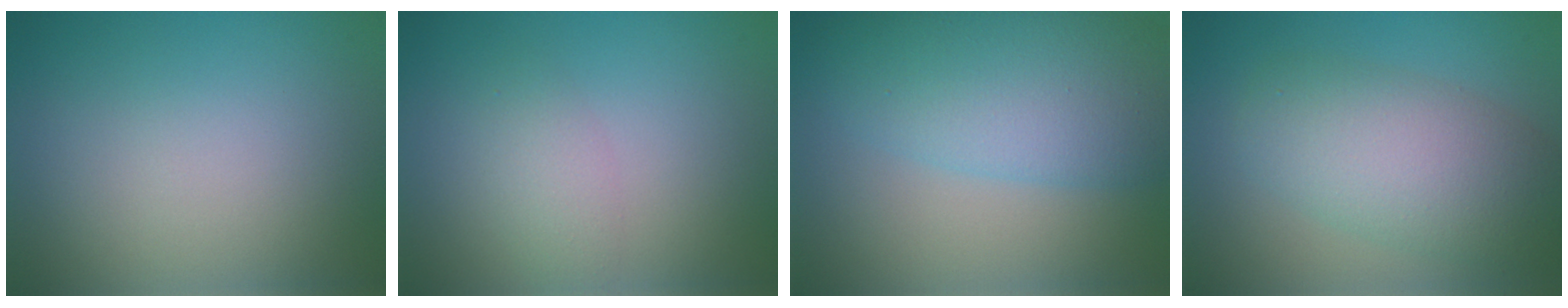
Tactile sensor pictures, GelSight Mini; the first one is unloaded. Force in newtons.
{"total": 2.0, "press": 2.0, "slide": 0.1}
{"total": 8.3, "press": 8.3, "slide": 0.1}
{"total": 7.1, "press": 7.1, "slide": 0.2}